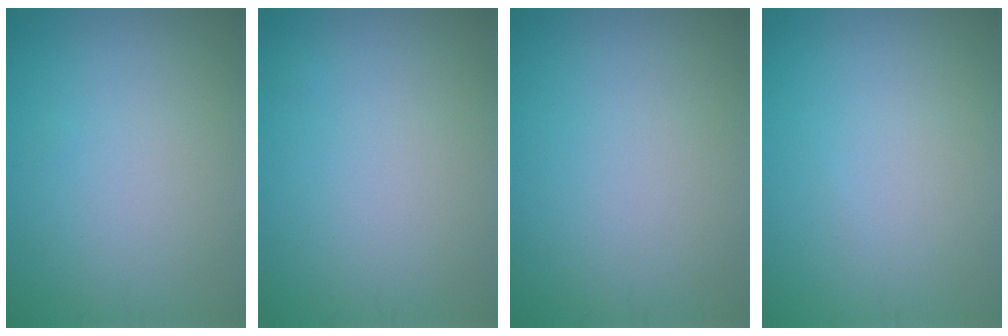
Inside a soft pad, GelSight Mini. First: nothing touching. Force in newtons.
{"total": 0.0}
{"total": 0.0}
{"total": 0.0}